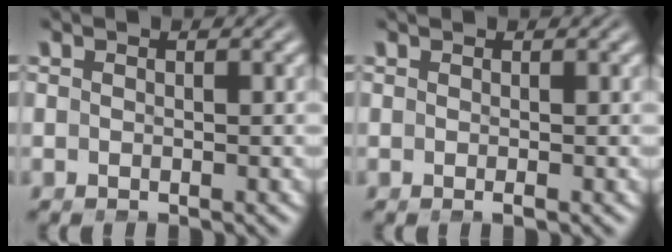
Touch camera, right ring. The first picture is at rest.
{"total": 0.6, "force": [0.1, -0.5, 0.2], "torque": [0.005, 0.004, 0.000]}